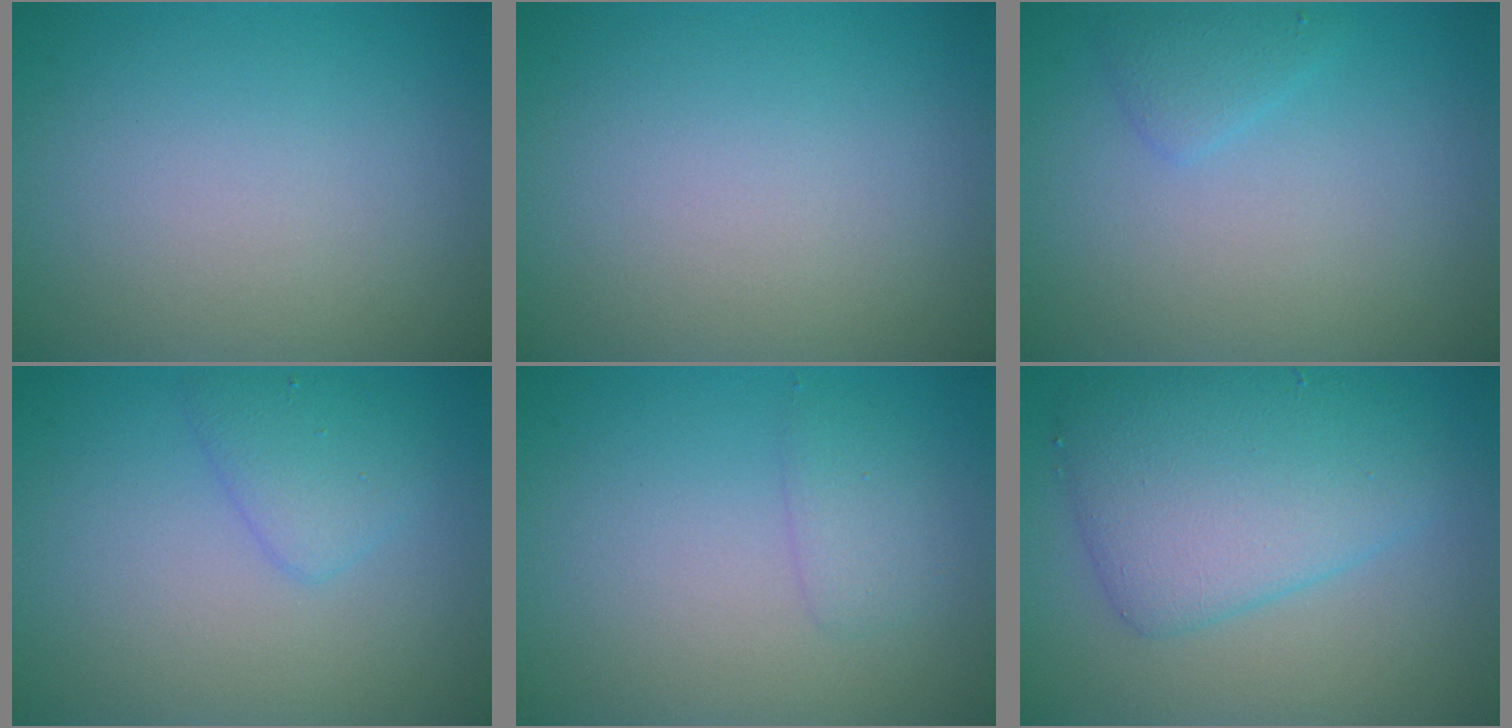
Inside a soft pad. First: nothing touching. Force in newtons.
{"total": 0.0}
{"total": 1.4, "press": 1.4, "slide": 0.0}
{"total": 2.3, "press": 2.2, "slide": 0.1}
{"total": 1.5, "press": 1.5, "slide": 0.1}
{"total": 6.5, "press": 6.5, "slide": 0.1}